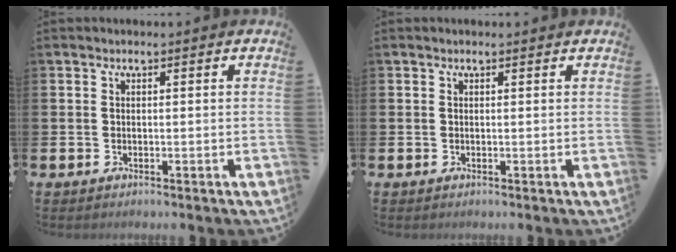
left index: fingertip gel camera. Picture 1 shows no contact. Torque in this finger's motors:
{"motor_torque": [0.71, -1.13, 0.04, -0.01]}